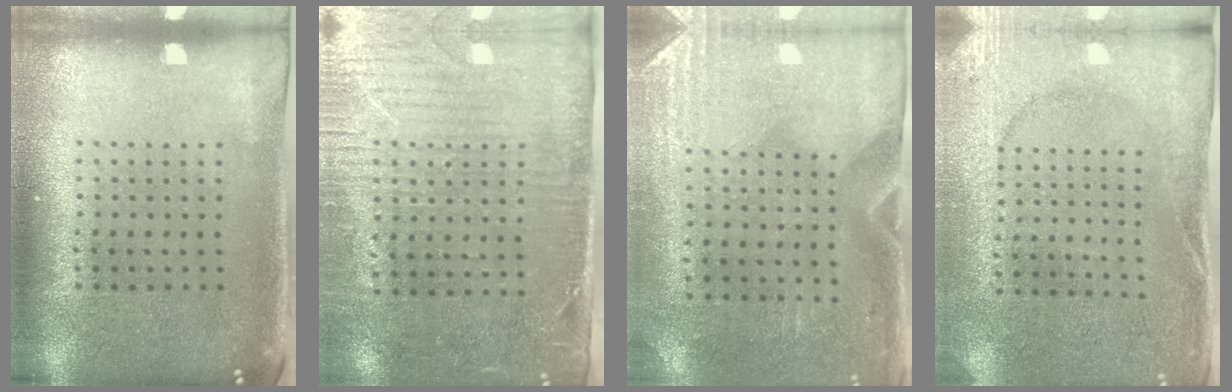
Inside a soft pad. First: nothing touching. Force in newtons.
{"total": 3.2, "press": 2.8, "slide": 1.6}
{"total": 2.9, "press": 2.5, "slide": 1.5}
{"total": 2.6, "press": 2.6, "slide": 0.4}